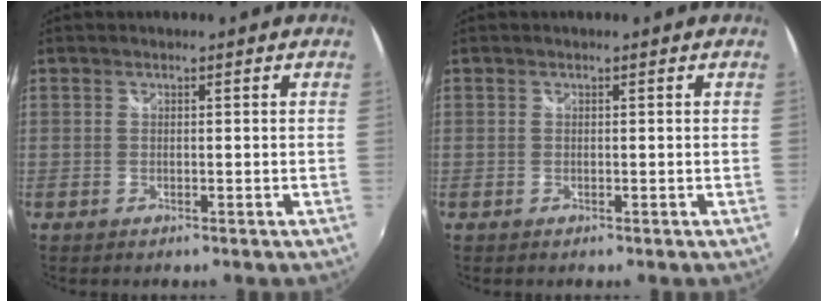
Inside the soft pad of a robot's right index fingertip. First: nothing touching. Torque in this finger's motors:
{"motor_torque": [-0.01, -0.01, 0.00, 0.01]}